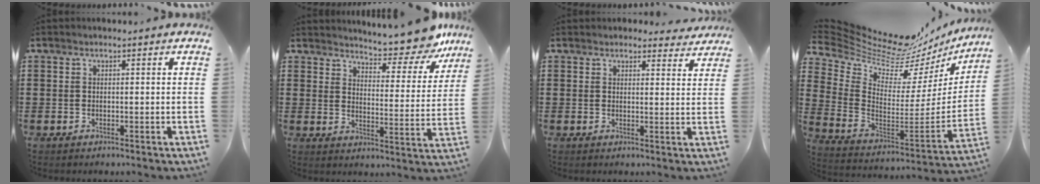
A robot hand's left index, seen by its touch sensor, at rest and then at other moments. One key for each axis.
{"total": 7.4, "fx": 7.1, "fy": 0.3, "fz": 2.1, "tx": -0.040, "ty": -0.059, "tz": 0.120}
{"total": 2.8, "fx": 2.7, "fy": 0.7, "fz": 0.4, "tx": 0.001, "ty": -0.011, "tz": 0.048}
{"total": 7.9, "fx": 7.2, "fy": 2.2, "fz": 2.4, "tx": -0.083, "ty": -0.073, "tz": 0.120}